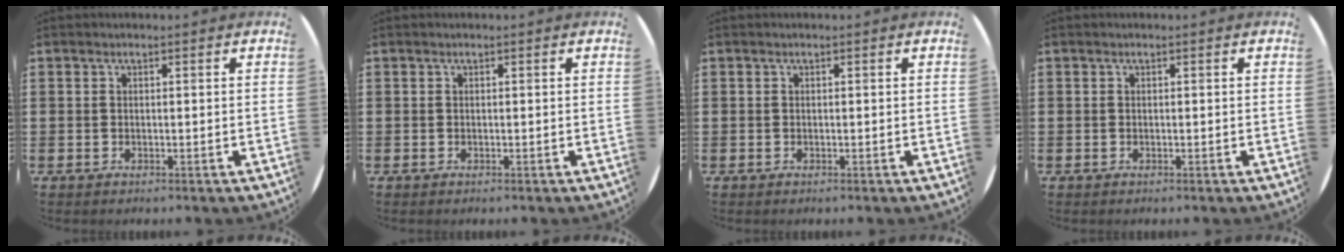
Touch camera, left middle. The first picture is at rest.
{"total": 0.0}
{"total": 0.0}
{"total": 0.0}